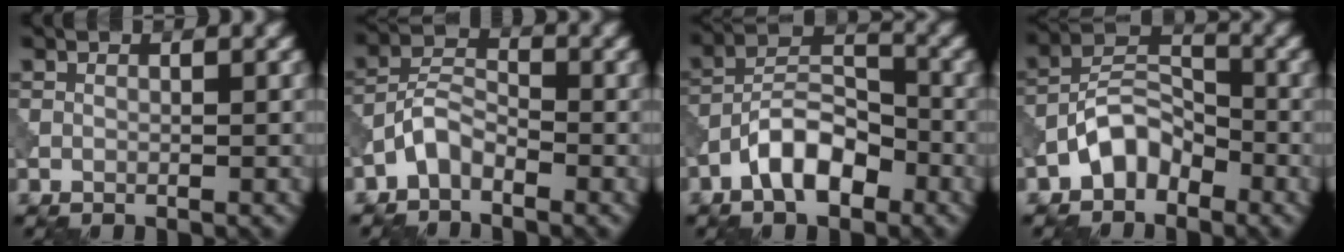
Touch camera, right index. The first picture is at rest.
{"total": 2.7, "force": [-2.0, 1.2, 1.3], "torque": [-0.025, 0.015, -0.047]}
{"total": 5.9, "force": [-3.3, 2.7, 4.0], "torque": [-0.062, 0.014, -0.067]}
{"total": 4.0, "force": [-2.7, 2.3, 2.0], "torque": [-0.026, 0.016, -0.059]}